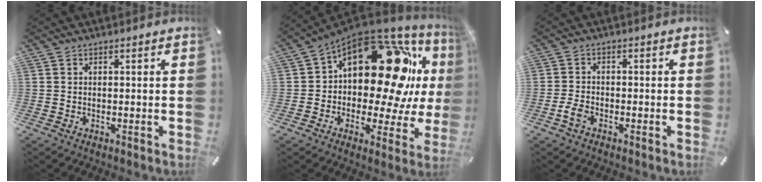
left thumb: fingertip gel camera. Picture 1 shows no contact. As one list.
[{"total": 23.4, "force": [5.2, 13.6, 18.4], "torque": [-0.259, -0.046, 0.093]}, {"total": 3.1, "force": [-1.7, 1.8, 1.8], "torque": [-0.043, 0.003, -0.035]}]